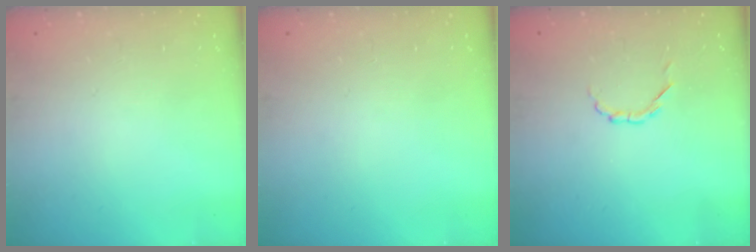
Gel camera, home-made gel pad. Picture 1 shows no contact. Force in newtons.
{"total": 0.0}
{"total": 2.6, "press": 2.4, "slide": 0.9}